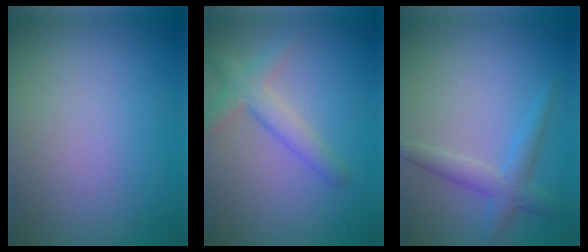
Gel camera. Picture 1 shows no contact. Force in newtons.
{"total": 2.9, "press": 2.9, "slide": 0.2}
{"total": 2.8, "press": 2.8, "slide": 0.0}